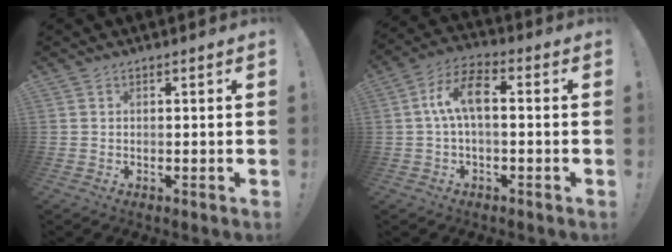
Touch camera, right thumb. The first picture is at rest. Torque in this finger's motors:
{"motor_torque": [0.21, 0.06, 0.05, -0.02, 0.05]}